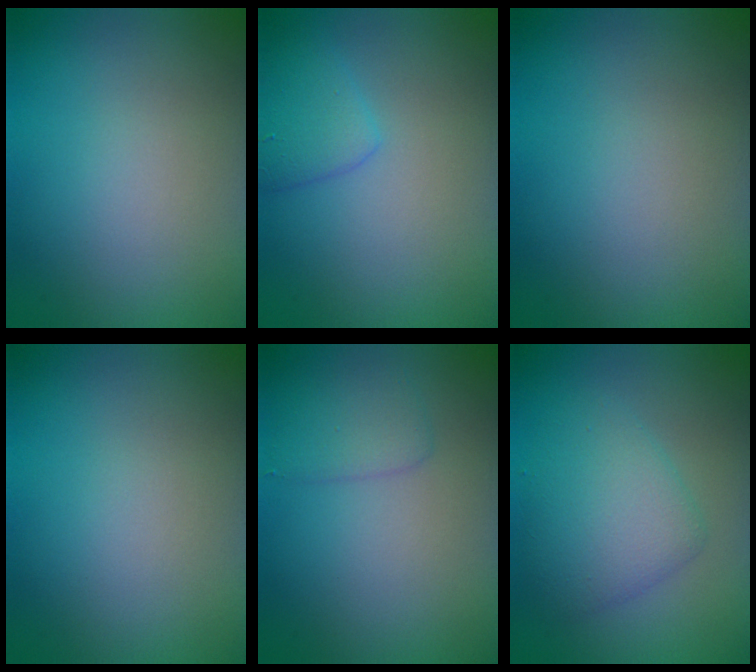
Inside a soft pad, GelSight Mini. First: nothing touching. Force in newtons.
{"total": 2.2, "press": 2.2, "slide": 0.1}
{"total": 0.0}
{"total": 0.0}
{"total": 1.7, "press": 1.7, "slide": 0.1}
{"total": 4.0, "press": 4.0, "slide": 0.1}